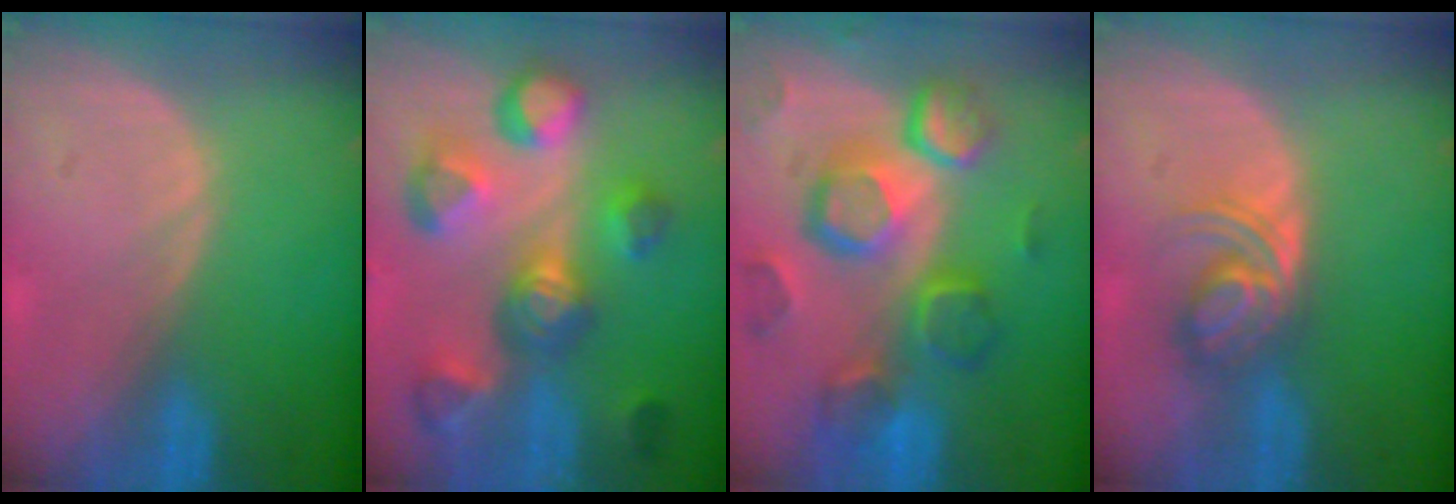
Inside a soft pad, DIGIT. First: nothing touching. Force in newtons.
{"total": 11.1, "press": 10.1, "slide": 4.7}
{"total": 12.3, "press": 10.6, "slide": 6.2}
{"total": 5.7, "press": 5.2, "slide": 2.4}